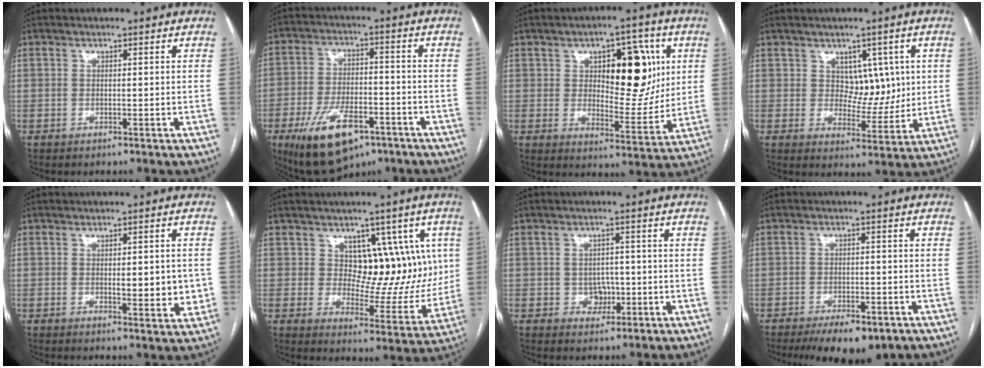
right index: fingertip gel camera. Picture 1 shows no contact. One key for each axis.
{"total": 14.2, "fx": -7.7, "fy": 6.5, "fz": 10.1, "tx": -0.189, "ty": -0.004, "tz": -0.118}
{"total": 13.3, "fx": 3.9, "fy": 5.8, "fz": 11.4, "tx": -0.148, "ty": 0.017, "tz": 0.065}
{"total": 5.8, "fx": 1.8, "fy": 4.1, "fz": 3.7, "tx": -0.039, "ty": 0.006, "tz": 0.034}
{"total": 5.6, "fx": -0.3, "fy": 1.9, "fz": 5.3, "tx": -0.063, "ty": -0.006, "tz": 0.000}
{"total": 10.6, "fx": 3.4, "fy": 6.4, "fz": 7.7, "tx": -0.074, "ty": 0.010, "tz": 0.059}
{"total": 3.3, "fx": -0.7, "fy": 2.7, "fz": 1.7, "tx": -0.018, "ty": 0.008, "tz": -0.003}
{"total": 8.6, "fx": -5.9, "fy": 3.2, "fz": 5.4, "tx": -0.078, "ty": -0.008, "tz": -0.087}